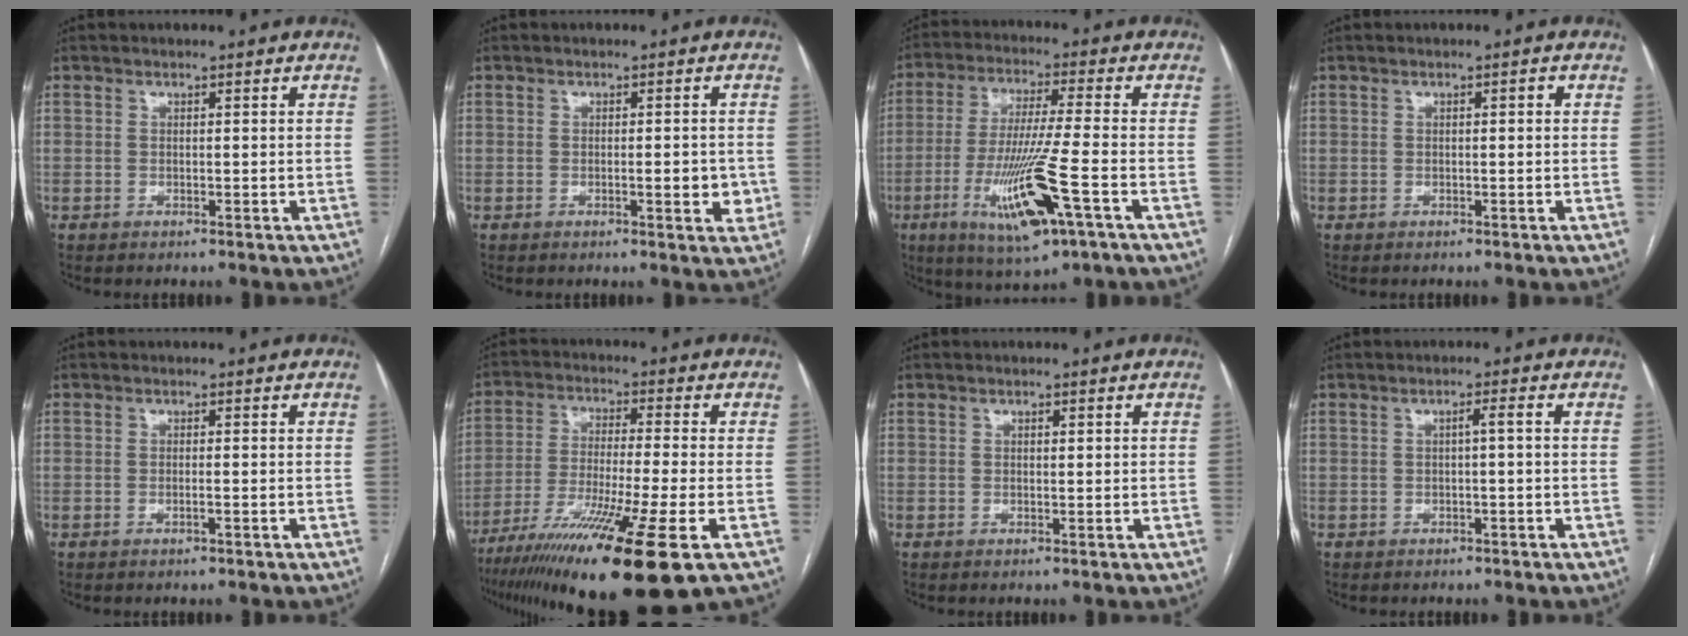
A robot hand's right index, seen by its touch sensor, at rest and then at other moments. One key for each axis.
{"total": 3.4, "fx": -0.5, "fy": 1.1, "fz": 3.2, "tx": -0.043, "ty": -0.002, "tz": -0.005}
{"total": 14.2, "fx": -5.4, "fy": 0.5, "fz": 13.1, "tx": -0.266, "ty": -0.029, "tz": -0.093}
{"total": 0.8, "fx": 0.1, "fy": 0.2, "fz": 0.8, "tx": -0.010, "ty": 0.003, "tz": 0.001}
{"total": 0.8, "fx": -0.3, "fy": 0.0, "fz": 0.7, "tx": -0.017, "ty": -0.001, "tz": -0.003}
{"total": 18.5, "fx": -10.8, "fy": -0.4, "fz": 15.0, "tx": -0.253, "ty": -0.049, "tz": -0.186}
{"total": 0.6, "fx": 0.3, "fy": 0.2, "fz": 0.5, "tx": -0.010, "ty": 0.000, "tz": 0.004}
{"total": 1.3, "fx": -0.1, "fy": 0.0, "fz": 1.3, "tx": -0.021, "ty": 0.004, "tz": 0.001}